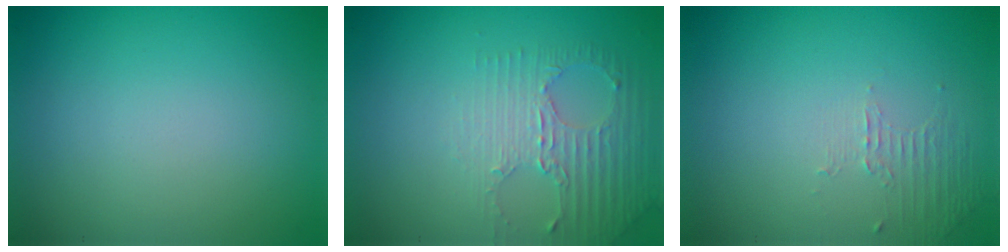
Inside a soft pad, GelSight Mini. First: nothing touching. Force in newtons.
{"total": 2.8, "press": 2.4, "slide": 1.4}
{"total": 1.1, "press": 0.2, "slide": 1.0}